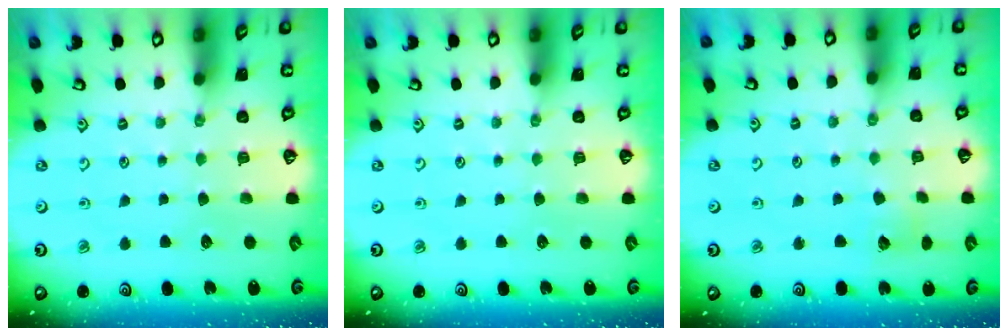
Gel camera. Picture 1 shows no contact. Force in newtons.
{"total": 0.0}
{"total": 5.5, "press": 5.4, "slide": 0.6}